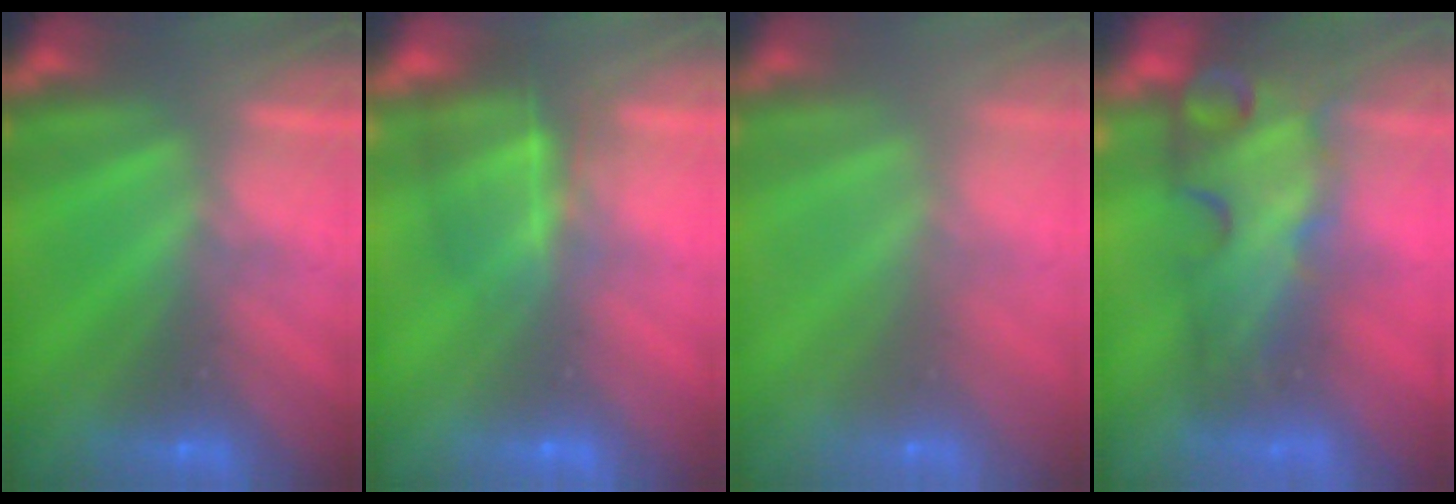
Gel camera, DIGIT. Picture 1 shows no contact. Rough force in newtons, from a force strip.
{"total": 5.1}
{"total": 8.5}
{"total": 5.9}